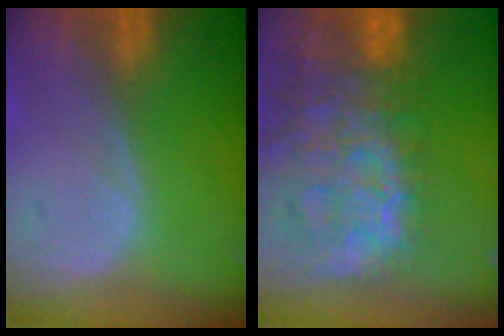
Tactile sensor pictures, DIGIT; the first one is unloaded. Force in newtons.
{"total": 13.8, "press": 11.2, "slide": 8.0}